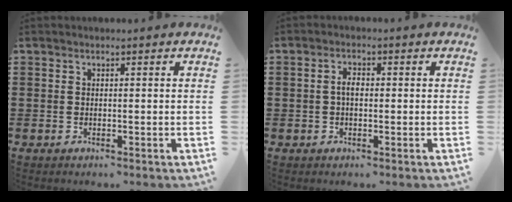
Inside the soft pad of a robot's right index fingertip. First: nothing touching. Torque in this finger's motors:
{"motor_torque": [0.36, -0.30, 0.16, 0.02]}